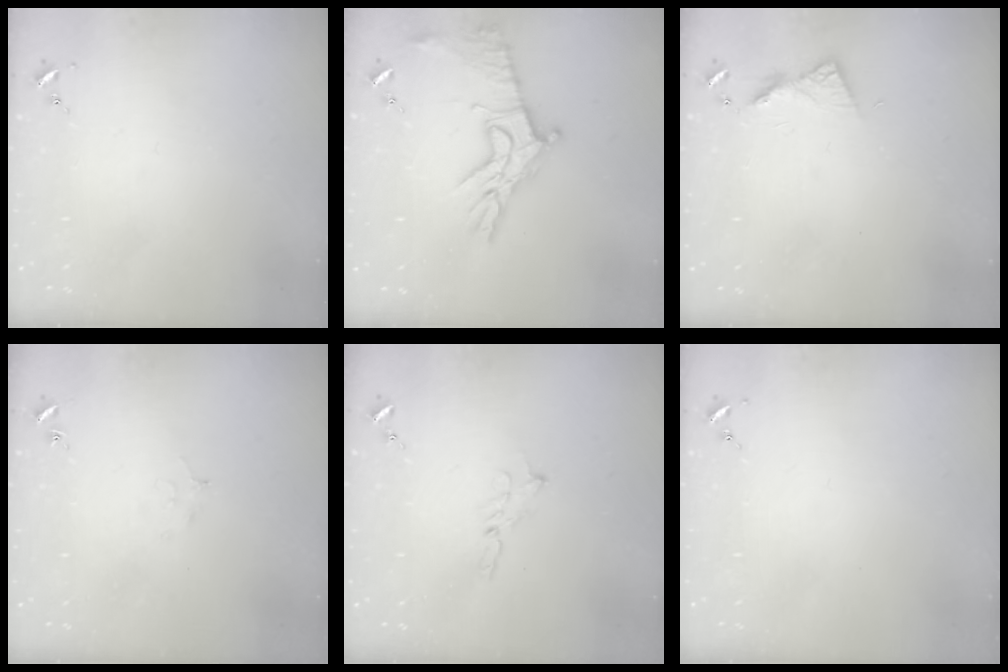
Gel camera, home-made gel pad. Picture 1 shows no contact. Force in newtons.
{"total": 13.9, "press": 13.8, "slide": 0.9}
{"total": 6.1, "press": 6.1, "slide": 0.6}
{"total": 5.3, "press": 5.1, "slide": 1.0}
{"total": 3.5, "press": 3.5, "slide": 0.1}
{"total": 0.0}